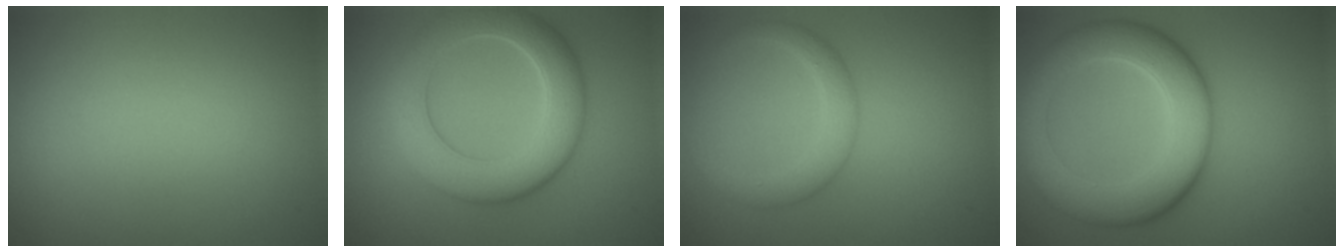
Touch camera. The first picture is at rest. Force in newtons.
{"total": 7.1, "press": 7.1, "slide": 0.6}
{"total": 2.0, "press": 2.0, "slide": 0.2}
{"total": 8.3, "press": 8.3, "slide": 0.4}